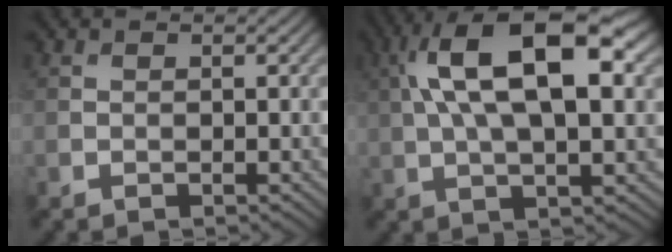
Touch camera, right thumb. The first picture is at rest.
{"total": 15.3, "force": [4.0, 6.4, 13.4], "torque": [-0.237, 0.023, 0.058]}